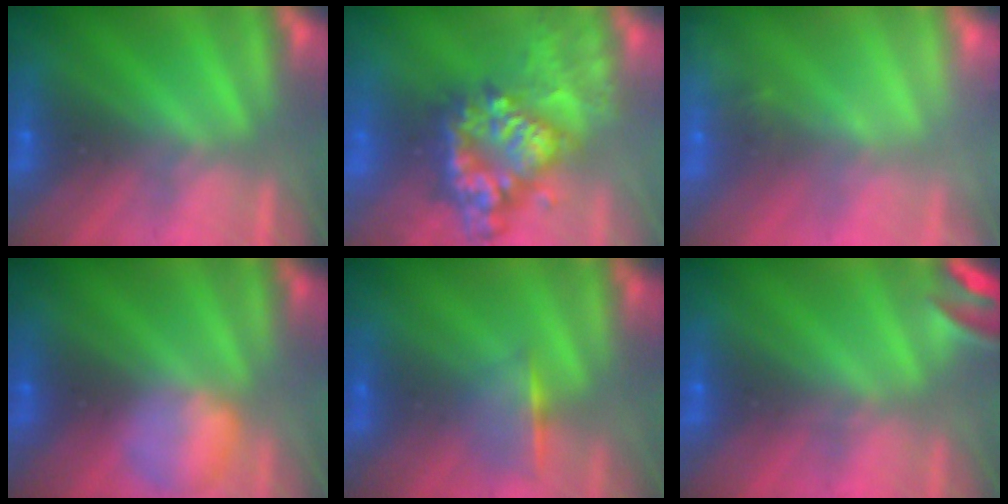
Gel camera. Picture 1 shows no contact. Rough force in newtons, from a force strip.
{"total": 7.0}
{"total": 2.2}
{"total": 2.4}
{"total": 1.2}
{"total": 2.8}